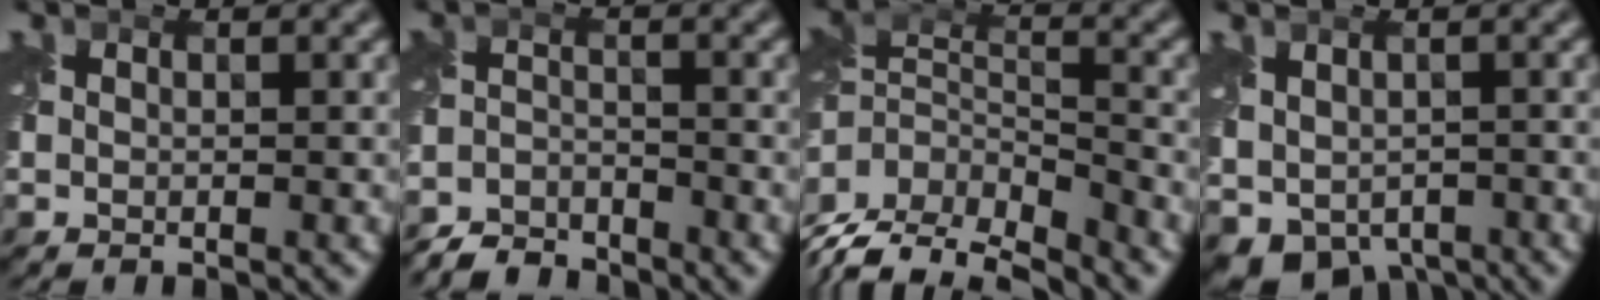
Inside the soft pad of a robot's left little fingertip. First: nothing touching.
{"total": 4.0, "force": [-3.9, 0.8, 0.4], "torque": [-0.002, -0.002, -0.079]}
{"total": 8.2, "force": [-6.3, 3.0, 4.3], "torque": [-0.096, -0.015, -0.111]}
{"total": 5.6, "force": [-2.3, 3.9, 3.3], "torque": [-0.062, -0.030, -0.023]}